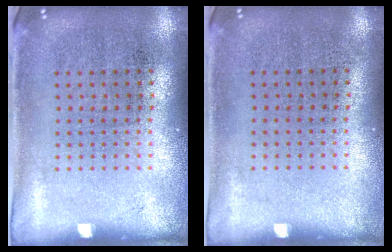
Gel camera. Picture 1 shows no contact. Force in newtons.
{"total": 0.0}